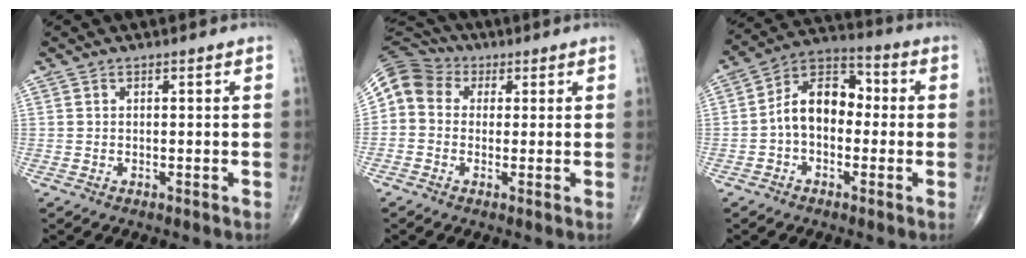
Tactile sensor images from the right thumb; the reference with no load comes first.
{"total": 8.6, "force": [1.2, 7.6, 3.8], "torque": [-0.060, 0.023, 0.006]}
{"total": 11.4, "force": [-0.8, 7.7, 8.4], "torque": [-0.117, 0.040, -0.030]}